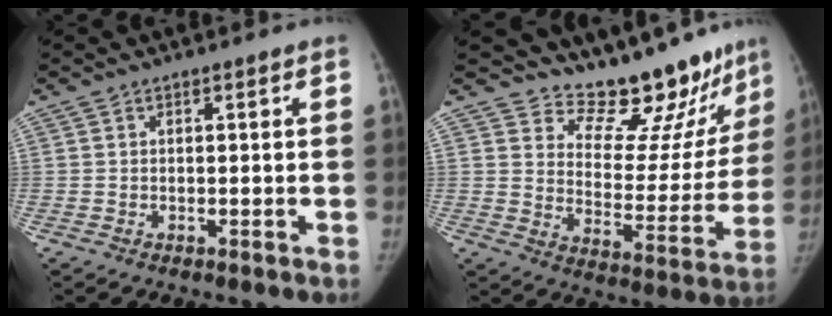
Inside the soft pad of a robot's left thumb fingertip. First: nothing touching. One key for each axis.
{"total": 18.6, "fx": 16.7, "fy": 6.5, "fz": 5.3, "tx": -0.013, "ty": -0.141, "tz": 0.221}